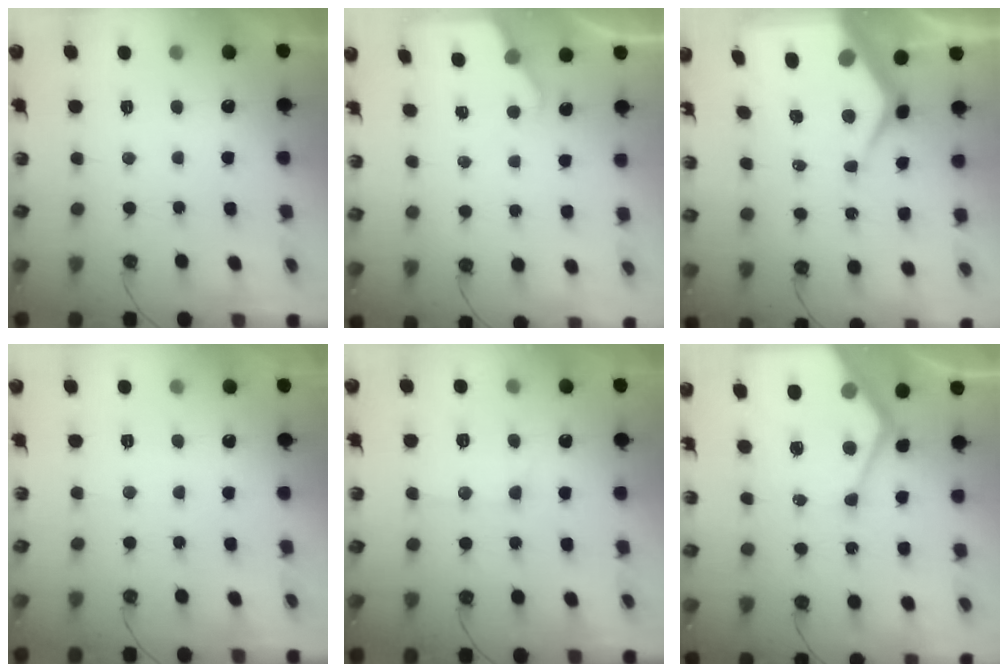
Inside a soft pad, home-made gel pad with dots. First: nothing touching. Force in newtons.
{"total": 2.7, "press": 2.7, "slide": 0.2}
{"total": 15.8, "press": 15.7, "slide": 1.7}
{"total": 4.8, "press": 4.7, "slide": 0.5}
{"total": 11.1, "press": 11.1, "slide": 0.8}
{"total": 20.5, "press": 20.4, "slide": 2.2}